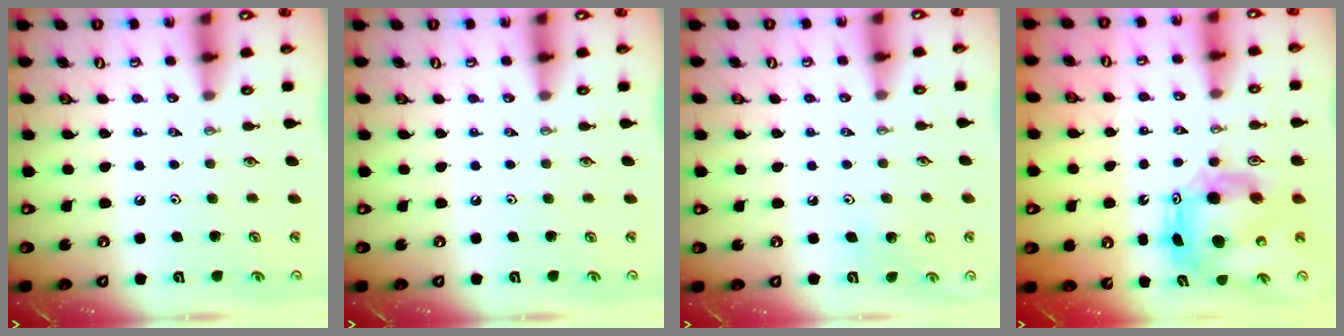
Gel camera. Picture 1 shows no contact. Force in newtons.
{"total": 0.0}
{"total": 4.0, "press": 4.0, "slide": 0.2}
{"total": 11.5, "press": 11.4, "slide": 1.1}